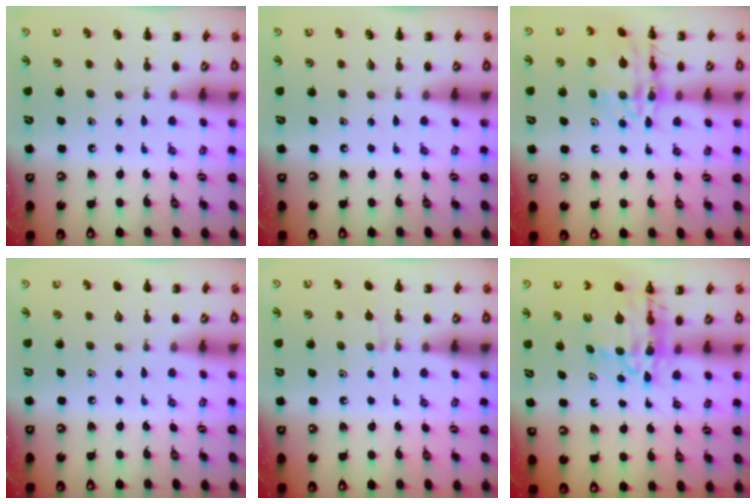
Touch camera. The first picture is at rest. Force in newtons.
{"total": 0.0}
{"total": 15.6, "press": 15.5, "slide": 1.3}
{"total": 0.0}
{"total": 6.7, "press": 6.4, "slide": 1.8}
{"total": 14.6, "press": 14.0, "slide": 4.2}